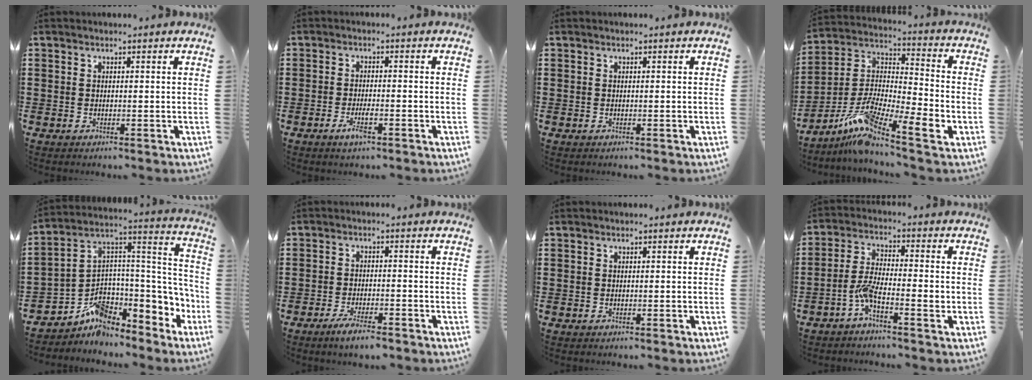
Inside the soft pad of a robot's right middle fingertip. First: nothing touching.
{"total": 3.3, "force": [-1.6, 0.7, 2.8], "torque": [-0.059, -0.004, -0.033]}
{"total": 0.0}
{"total": 9.5, "force": [-6.3, 1.1, 7.1], "torque": [-0.166, -0.030, -0.137]}
{"total": 5.6, "force": [-3.2, 3.8, 2.6], "torque": [-0.057, -0.030, -0.062]}
{"total": 3.6, "force": [-3.0, 0.4, 2.0], "torque": [-0.041, -0.002, -0.057]}
{"total": 0.0}
{"total": 5.4, "force": [-2.3, 1.5, 4.7], "torque": [-0.100, 0.000, -0.047]}